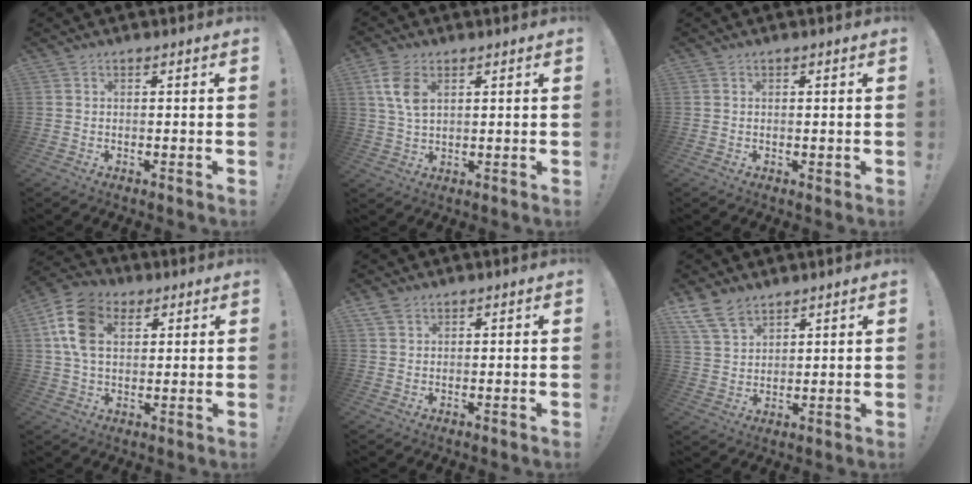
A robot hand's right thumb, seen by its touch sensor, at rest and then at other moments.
{"total": 8.2, "force": [3.1, 4.7, 5.9], "torque": [-0.114, -0.005, 0.058]}
{"total": 0.8, "force": [0.4, 0.5, 0.3], "torque": [0.003, -0.001, 0.007]}
{"total": 14.3, "force": [5.0, 10.0, 8.9], "torque": [-0.176, -0.006, 0.096]}
{"total": 2.3, "force": [1.7, 1.2, 1.0], "torque": [-0.015, -0.007, 0.031]}
{"total": 9.0, "force": [6.8, 4.7, 3.7], "torque": [-0.077, -0.034, 0.137]}